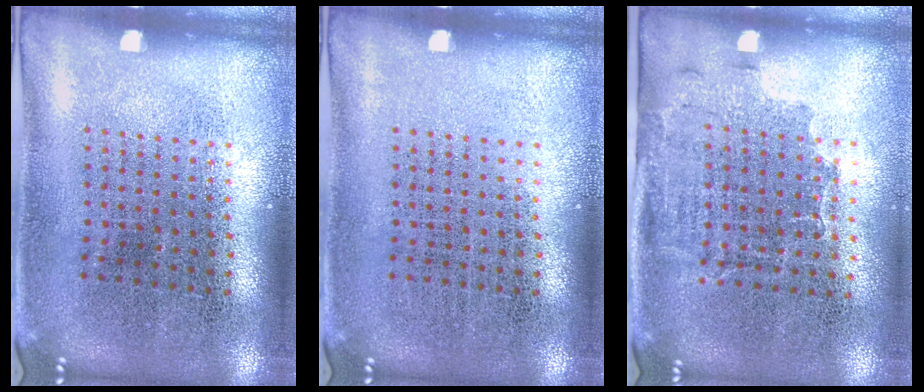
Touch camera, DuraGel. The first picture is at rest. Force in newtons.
{"total": 0.0}
{"total": 1.6, "press": 1.3, "slide": 0.9}